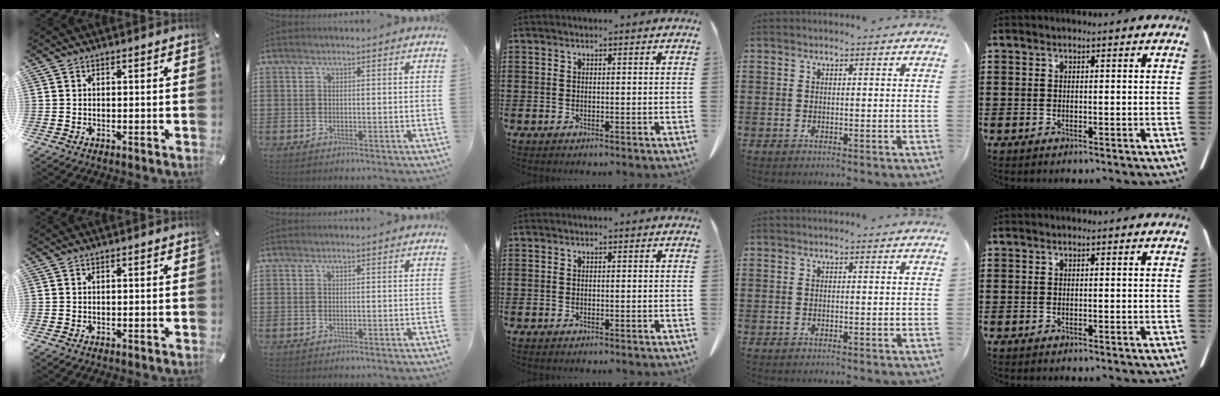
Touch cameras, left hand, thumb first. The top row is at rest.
{}